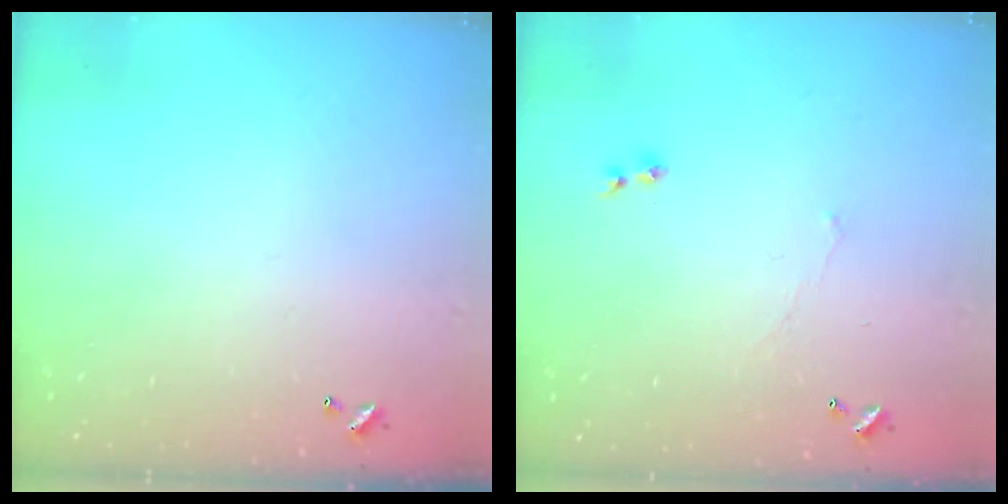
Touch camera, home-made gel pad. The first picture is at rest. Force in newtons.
{"total": 1.6, "press": 1.5, "slide": 0.6}